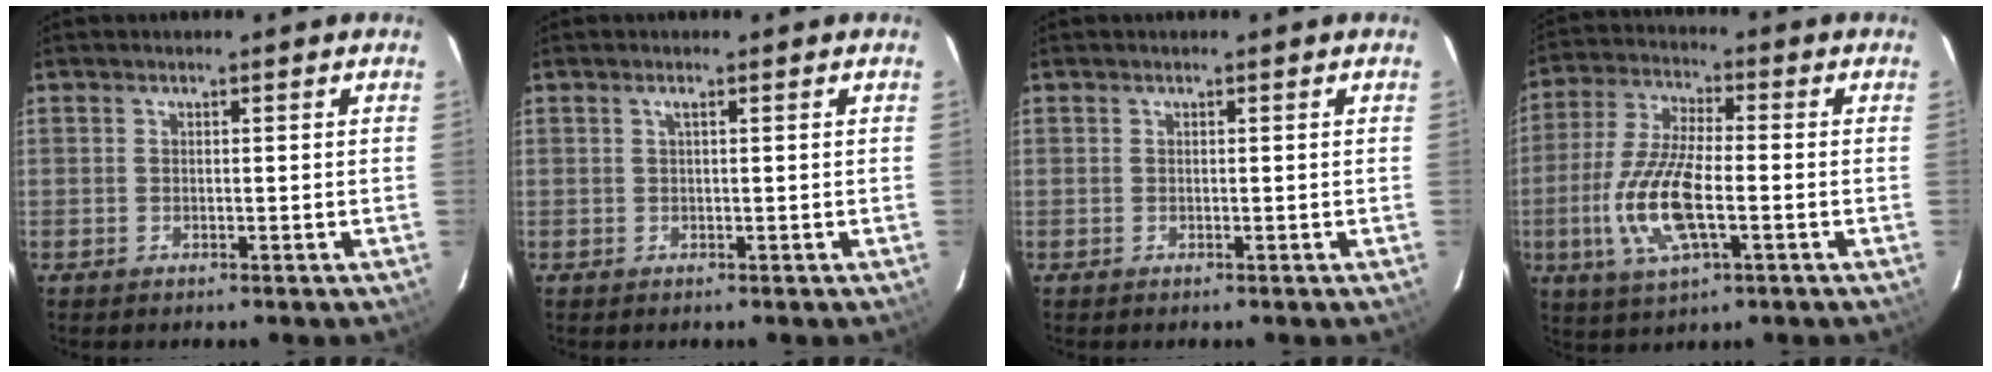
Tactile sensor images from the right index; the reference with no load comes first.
{"total": 0.6, "force": [0.2, -0.1, 0.6], "torque": [-0.011, 0.004, 0.002]}
{"total": 0.0}
{"total": 13.8, "force": [-3.4, 4.7, 12.6], "torque": [-0.269, -0.003, -0.068]}